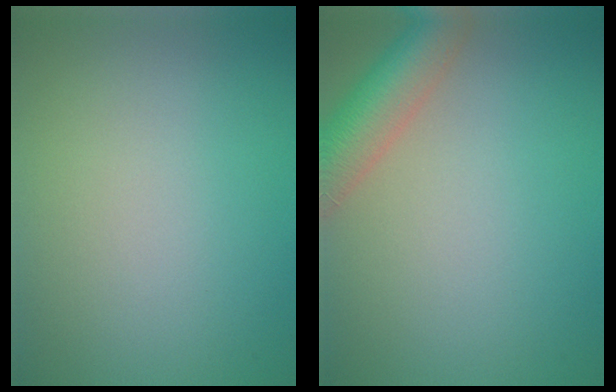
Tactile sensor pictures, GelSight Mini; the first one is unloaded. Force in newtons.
{"total": 5.4, "press": 5.4, "slide": 0.5}